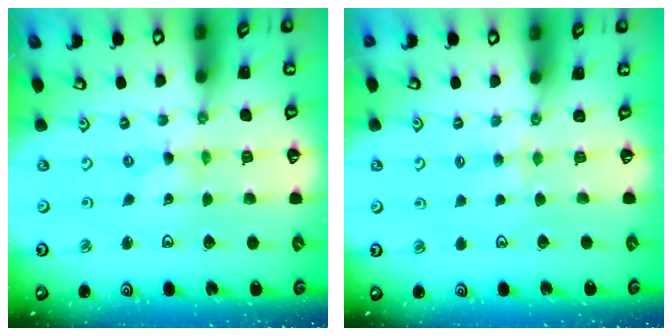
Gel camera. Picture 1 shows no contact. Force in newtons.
{"total": 2.8, "press": 2.7, "slide": 0.6}